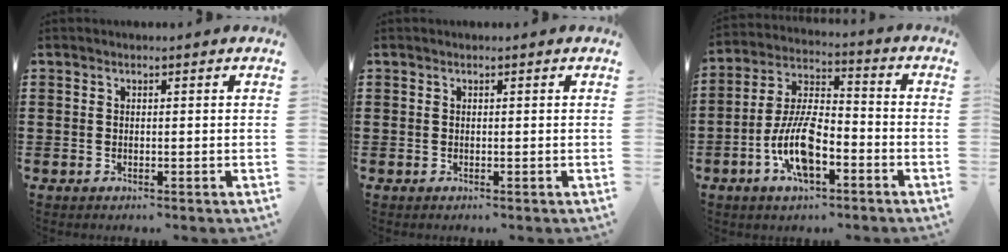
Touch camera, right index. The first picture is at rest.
{"total": 0.0}
{"total": 10.8, "force": [-4.3, 4.5, 8.8], "torque": [-0.197, 0.001, -0.082]}